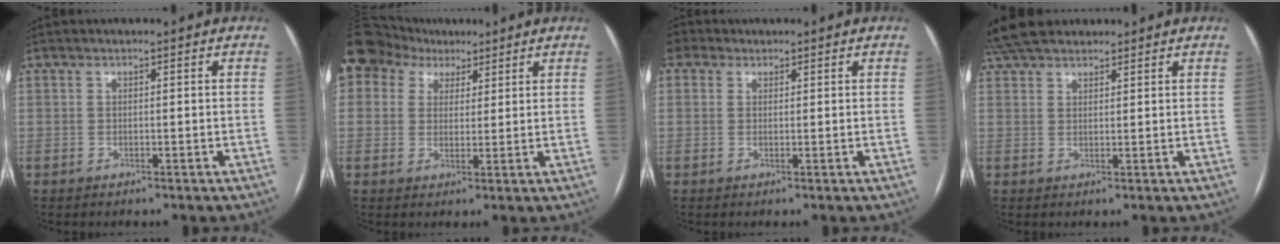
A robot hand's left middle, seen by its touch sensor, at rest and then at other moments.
{"total": 15.8, "force": [8.8, 12.1, 5.3], "torque": [-0.175, 0.072, 0.168]}
{"total": 2.3, "force": [1.5, 1.8, 0.3], "torque": [-0.021, 0.017, 0.033]}
{"total": 7.9, "force": [6.9, 2.7, 2.8], "torque": [-0.050, 0.034, 0.128]}